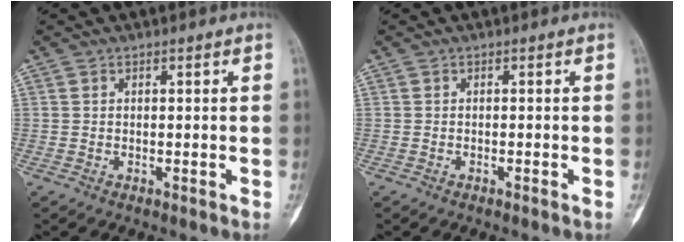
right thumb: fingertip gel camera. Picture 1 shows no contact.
{"total": 0.6, "force": [-0.5, 0.0, 0.4], "torque": [-0.013, 0.001, -0.005]}